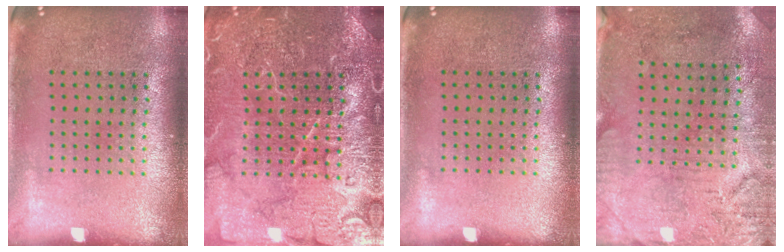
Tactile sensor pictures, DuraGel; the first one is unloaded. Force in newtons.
{"total": 7.2, "press": 7.1, "slide": 1.1}
{"total": 0.0}
{"total": 3.3, "press": 2.6, "slide": 2.0}